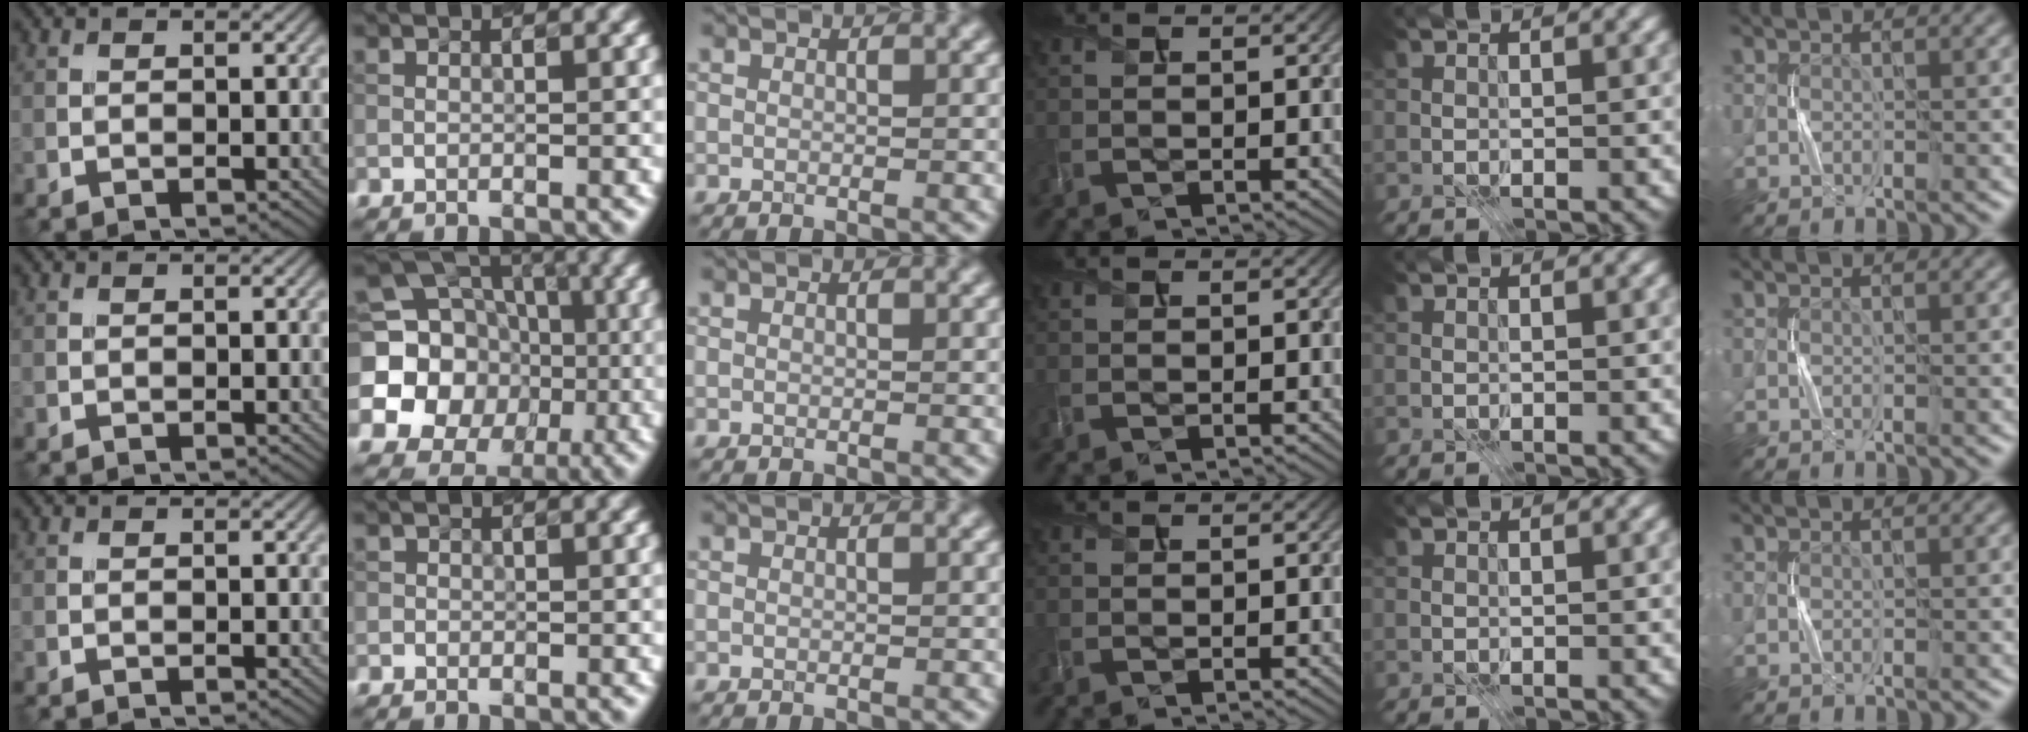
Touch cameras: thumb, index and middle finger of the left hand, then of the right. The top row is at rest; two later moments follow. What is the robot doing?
{"motion": "press", "object": "joystick"}